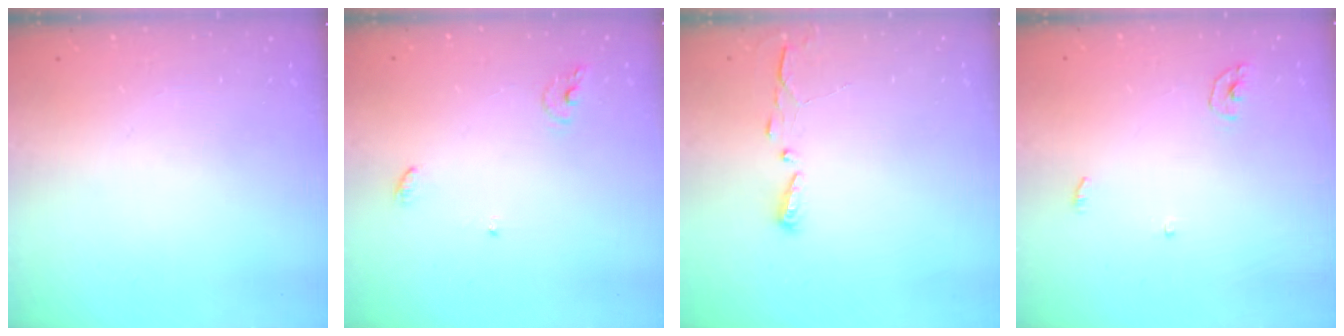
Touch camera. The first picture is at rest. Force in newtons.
{"total": 6.2, "press": 6.2, "slide": 0.2}
{"total": 3.1, "press": 3.1, "slide": 0.3}
{"total": 3.7, "press": 3.6, "slide": 0.3}